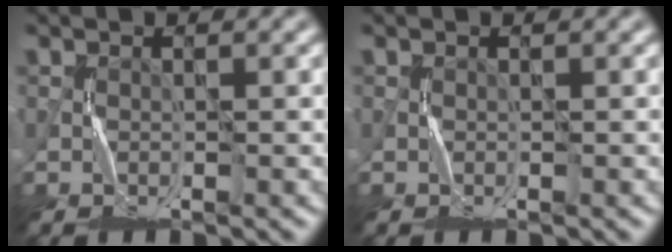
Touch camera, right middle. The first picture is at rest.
{"total": 0.0}